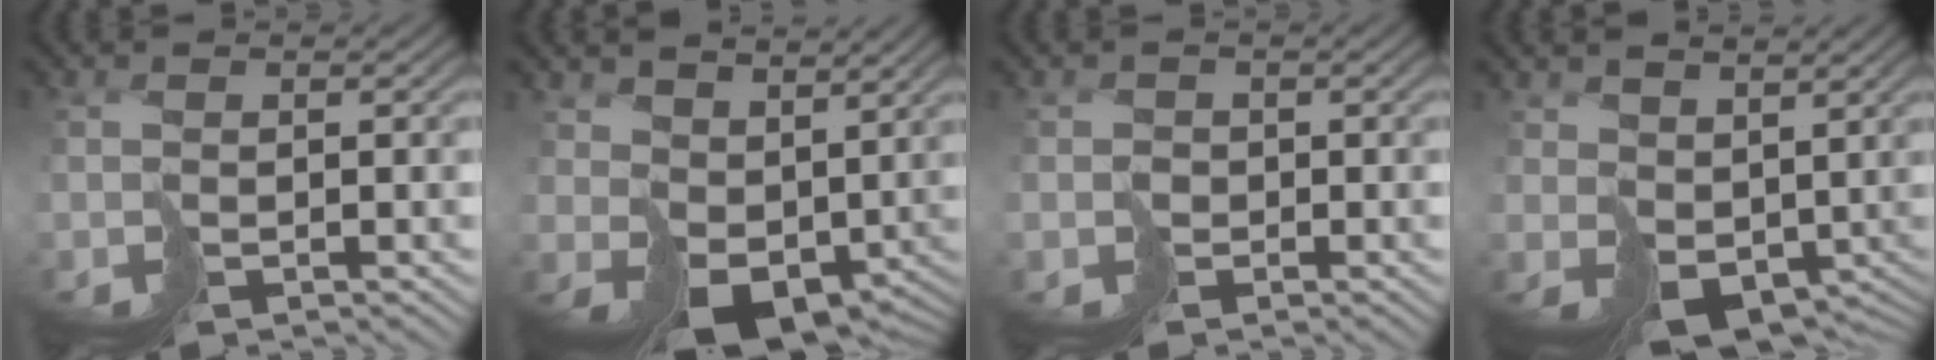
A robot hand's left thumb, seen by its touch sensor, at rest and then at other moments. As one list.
[{"total": 9.0, "force": [3.2, 6.0, 5.9], "torque": [-0.129, -0.020, 0.080]}, {"total": 1.4, "force": [-0.4, 1.1, -0.8], "torque": [0.022, 0.000, -0.008]}, {"total": 6.6, "force": [1.6, 4.7, 4.3], "torque": [-0.097, -0.021, 0.051]}]